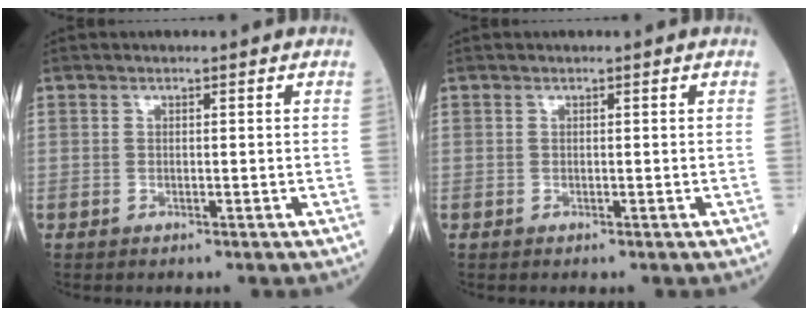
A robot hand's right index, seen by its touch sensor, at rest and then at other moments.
{"total": 0.0}